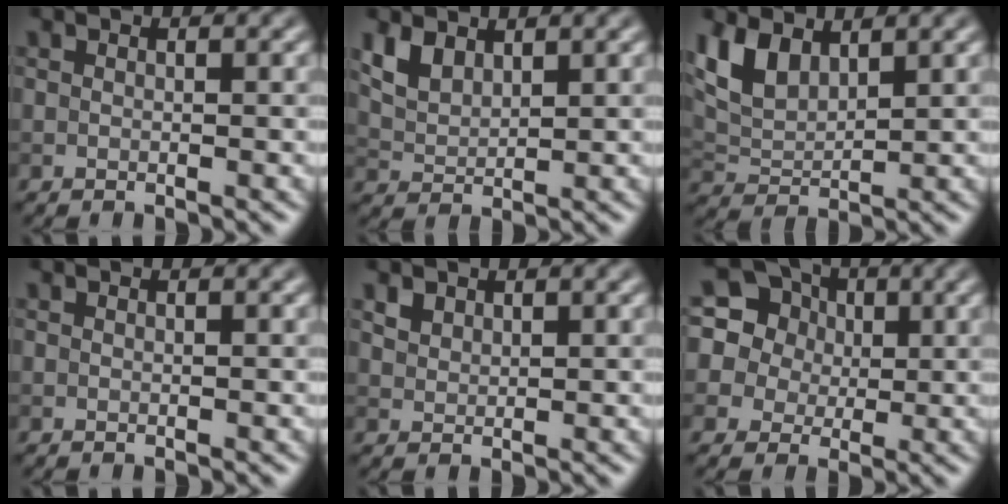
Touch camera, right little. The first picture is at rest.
{"total": 2.9, "force": [1.9, 1.6, 1.5], "torque": [-0.039, -0.002, 0.043]}
{"total": 4.7, "force": [2.7, 2.4, 2.9], "torque": [-0.069, -0.001, 0.055]}
{"total": 0.0}
{"total": 1.3, "force": [1.0, 0.8, 0.3], "torque": [-0.010, -0.001, 0.022]}
{"total": 13.5, "force": [5.9, 11.1, 4.8], "torque": [-0.149, 0.053, 0.091]}